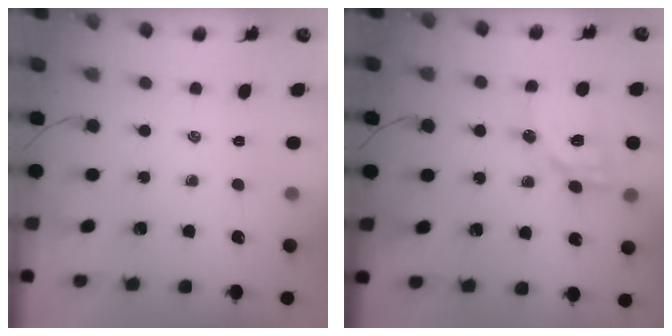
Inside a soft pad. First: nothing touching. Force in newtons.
{"total": 15.2, "press": 15.0, "slide": 2.6}